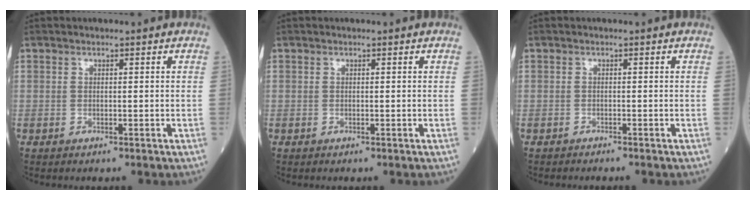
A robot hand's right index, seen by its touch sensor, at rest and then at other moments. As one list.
[{"total": 0.0}, {"total": 1.5, "force": [-1.4, 0.0, 0.5], "torque": [-0.009, -0.001, -0.019]}]